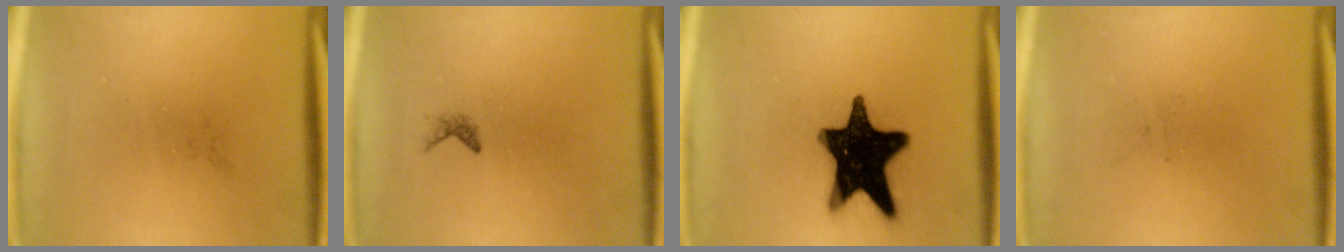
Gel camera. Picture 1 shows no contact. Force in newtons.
{"total": 0.6}
{"total": 18.6}
{"total": 0.0}